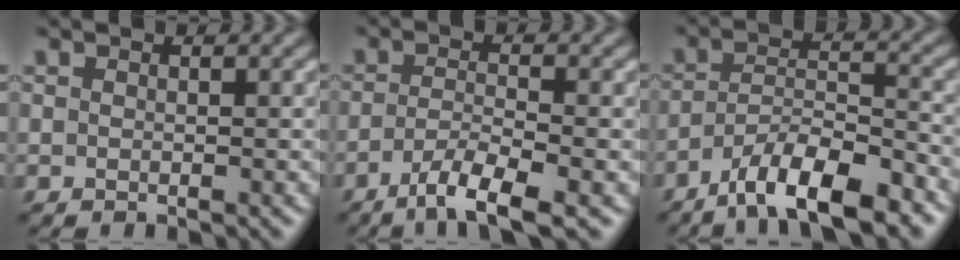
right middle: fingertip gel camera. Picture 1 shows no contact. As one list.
[{"total": 4.4, "force": [-2.7, 0.9, 3.4], "torque": [-0.062, -0.004, -0.055]}, {"total": 9.2, "force": [-6.7, 2.5, 5.8], "torque": [-0.089, 0.008, -0.116]}]